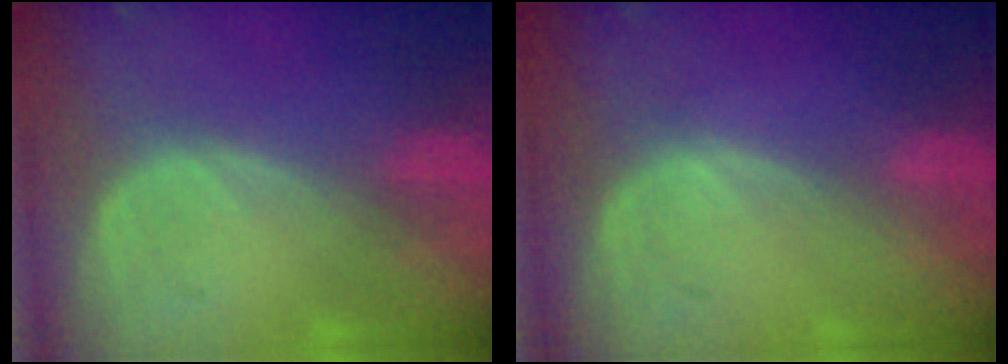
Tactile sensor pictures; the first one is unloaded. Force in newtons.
{"total": 0.0}